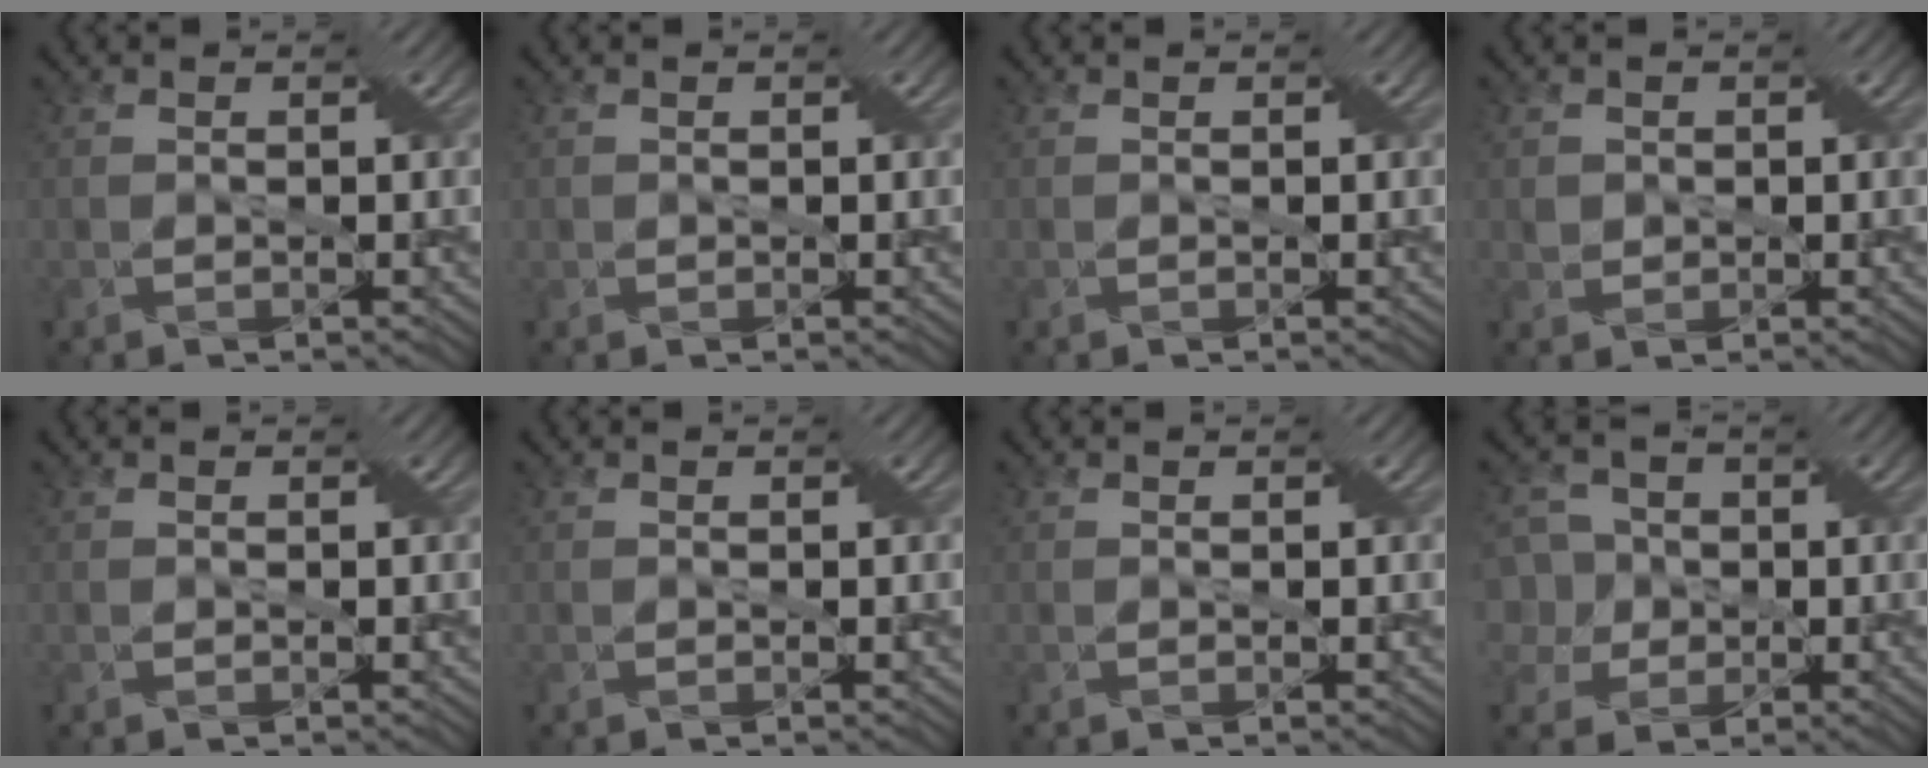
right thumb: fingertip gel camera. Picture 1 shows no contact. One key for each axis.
{"total": 0.5, "fx": 0.2, "fy": 0.5, "fz": 0.1, "tx": -0.002, "ty": -0.001, "tz": 0.003}
{"total": 0.0}
{"total": 1.6, "fx": 0.4, "fy": 1.5, "fz": 0.6, "tx": -0.019, "ty": -0.001, "tz": 0.002}
{"total": 0.0}
{"total": 0.0}
{"total": 0.0}
{"total": 8.7, "fx": -1.1, "fy": 8.0, "fz": 3.4, "tx": -0.126, "ty": 0.015, "tz": -0.045}